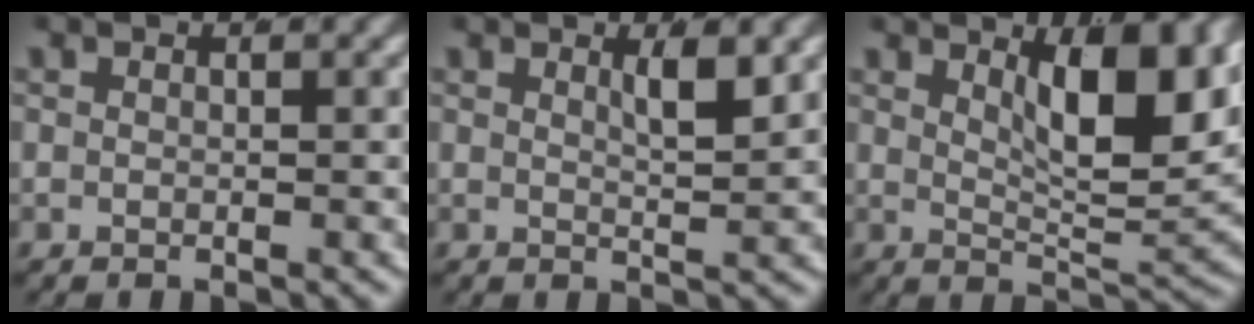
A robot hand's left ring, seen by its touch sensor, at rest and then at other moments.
{"total": 2.0, "force": [1.1, -0.4, 1.7], "torque": [-0.027, -0.015, 0.027]}
{"total": 8.0, "force": [3.6, 2.1, 6.8], "torque": [-0.094, -0.017, 0.065]}